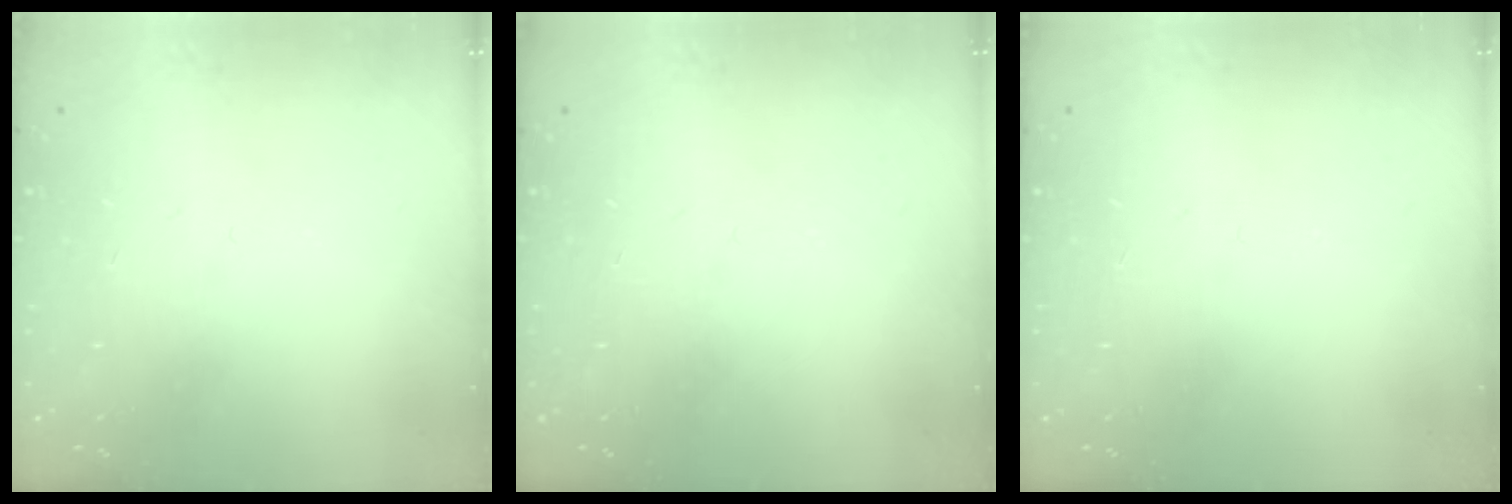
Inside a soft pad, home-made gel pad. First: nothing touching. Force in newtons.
{"total": 0.0}
{"total": 0.0}